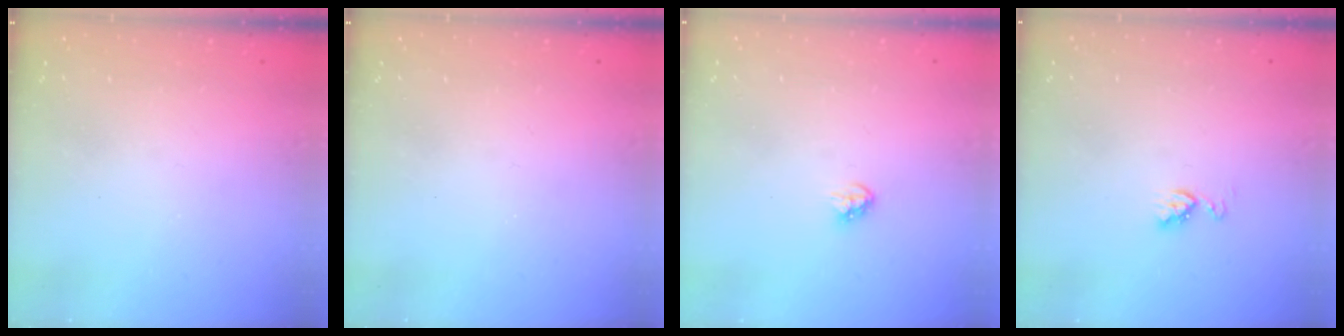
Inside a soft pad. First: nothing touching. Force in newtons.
{"total": 0.0}
{"total": 3.4, "press": 3.4, "slide": 0.1}
{"total": 5.8, "press": 5.8, "slide": 0.2}